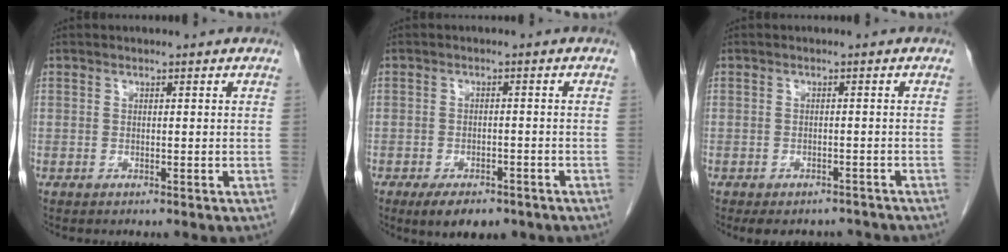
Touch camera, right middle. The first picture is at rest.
{"total": 6.8, "force": [-4.8, 2.9, 3.8], "torque": [-0.056, -0.006, -0.067]}
{"total": 6.9, "force": [-6.0, 2.9, 1.6], "torque": [-0.016, 0.005, -0.072]}